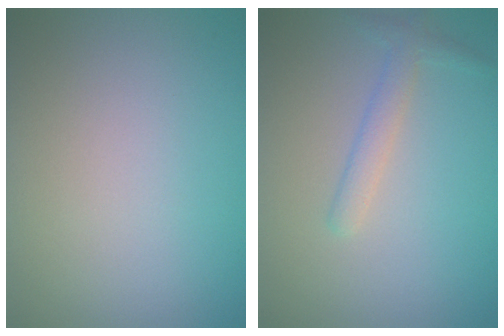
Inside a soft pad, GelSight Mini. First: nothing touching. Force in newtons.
{"total": 1.8, "press": 1.8, "slide": 0.1}